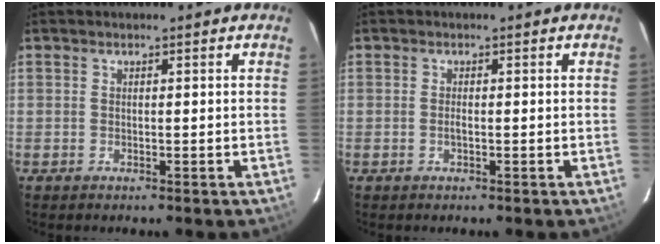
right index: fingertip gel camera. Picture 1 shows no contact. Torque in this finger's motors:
{"motor_torque": [0.33, -0.13, 0.08, 0.03]}